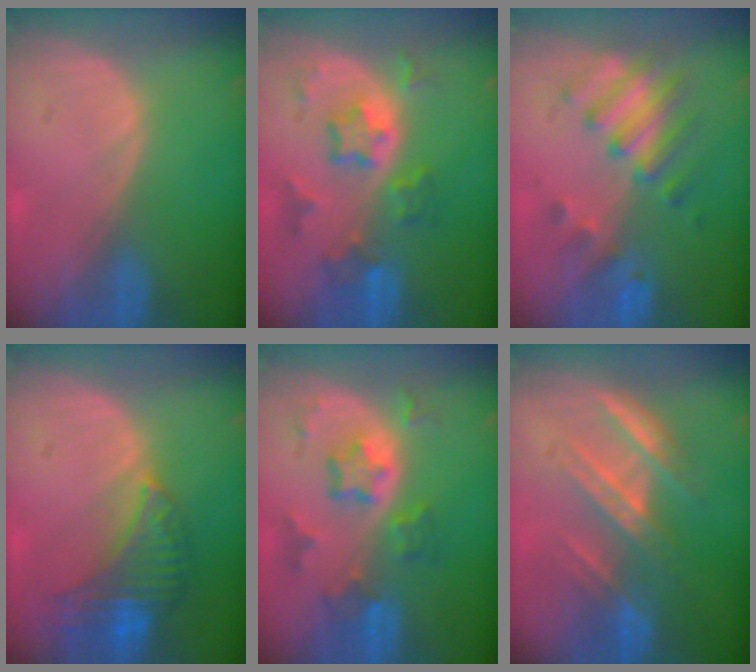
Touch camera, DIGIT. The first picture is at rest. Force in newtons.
{"total": 7.2, "press": 6.5, "slide": 3.1}
{"total": 7.1, "press": 6.8, "slide": 2.0}
{"total": 8.1, "press": 7.3, "slide": 3.5}
{"total": 7.3, "press": 6.5, "slide": 3.2}
{"total": 7.1, "press": 6.7, "slide": 2.5}